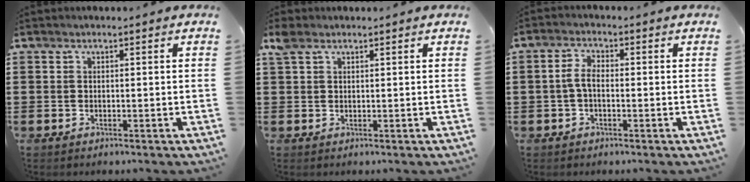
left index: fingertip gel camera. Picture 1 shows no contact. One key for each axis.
{"total": 1.7, "fx": 1.0, "fy": 1.0, "fz": 0.9, "tx": -0.023, "ty": 0.005, "tz": 0.019}
{"total": 3.7, "fx": -0.5, "fy": 1.8, "fz": 3.2, "tx": -0.076, "ty": 0.003, "tz": -0.014}